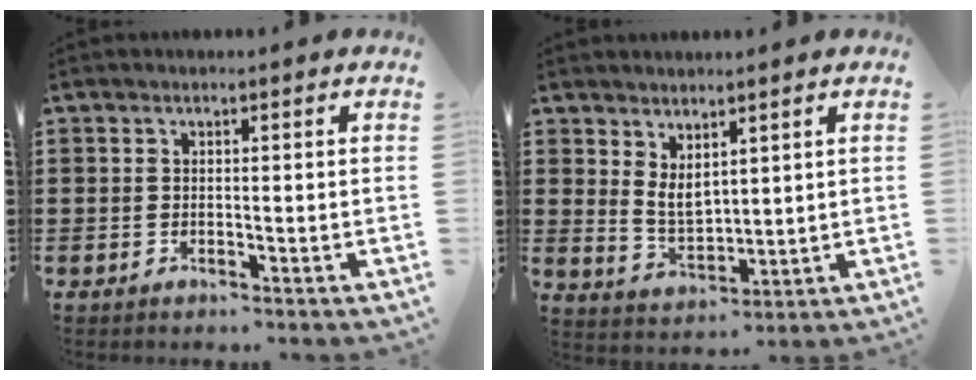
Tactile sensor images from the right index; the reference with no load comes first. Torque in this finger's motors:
{"motor_torque": [-0.18, 0.46, 0.09, 0.06]}